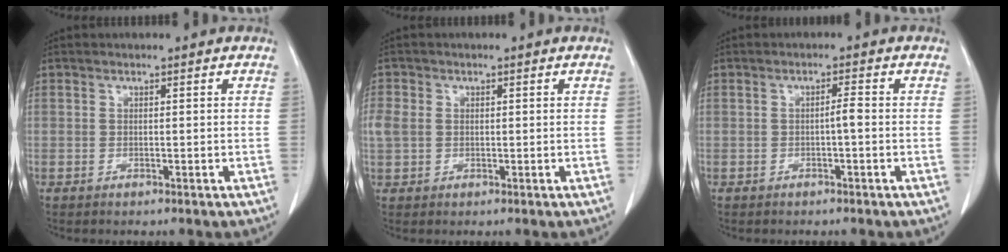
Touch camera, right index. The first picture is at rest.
{"total": 4.0, "force": [0.3, 3.3, 2.3], "torque": [-0.073, 0.018, 0.011]}
{"total": 1.8, "force": [-0.4, 0.2, 1.7], "torque": [-0.030, 0.003, -0.006]}